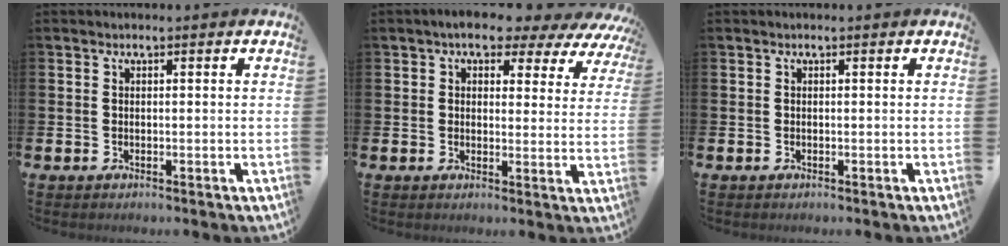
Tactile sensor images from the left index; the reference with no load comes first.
{"total": 5.7, "force": [4.8, 2.1, 2.1], "torque": [-0.042, -0.029, 0.079]}
{"total": 0.0}